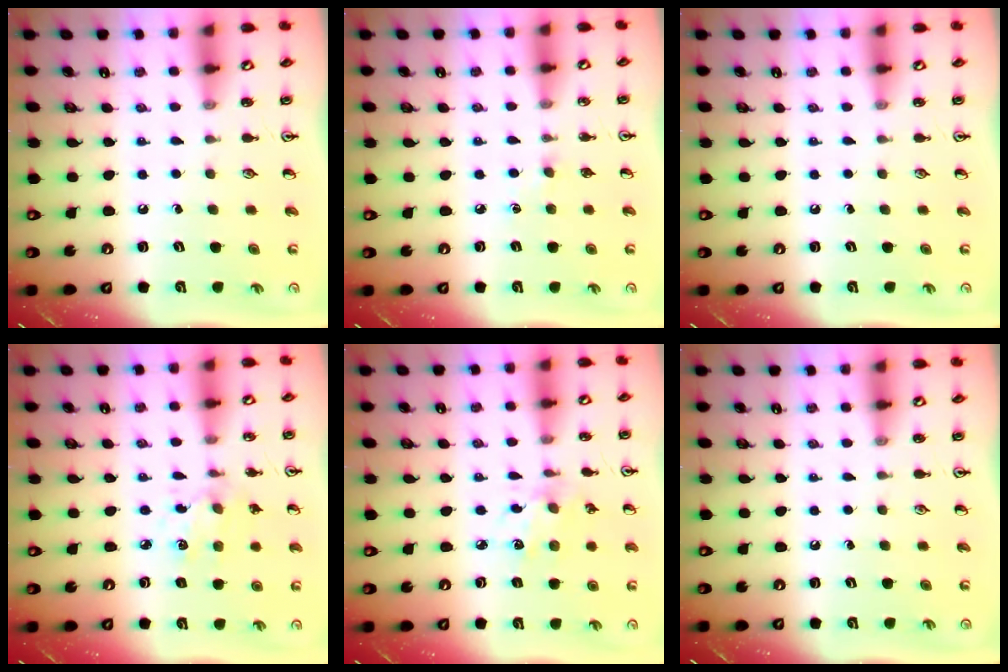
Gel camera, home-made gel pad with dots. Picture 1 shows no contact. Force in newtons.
{"total": 3.3, "press": 3.3, "slide": 0.5}
{"total": 0.0}
{"total": 2.1, "press": 2.1, "slide": 0.4}
{"total": 3.9, "press": 3.8, "slide": 1.0}
{"total": 0.0}